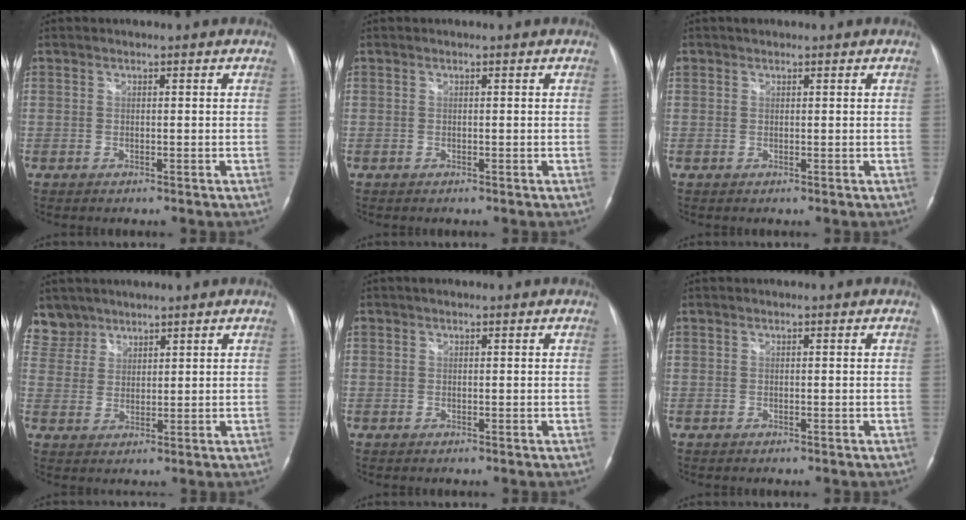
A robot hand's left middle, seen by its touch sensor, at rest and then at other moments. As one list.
[{"total": 0.0}, {"total": 1.0, "force": [0.8, 0.7, 0.2], "torque": [-0.010, 0.013, 0.013]}, {"total": 5.3, "force": [4.4, 2.9, -0.6], "torque": [0.022, 0.004, 0.089]}, {"total": 0.6, "force": [0.4, 0.4, 0.3], "torque": [-0.010, 0.011, 0.007]}, {"total": 0.0}]